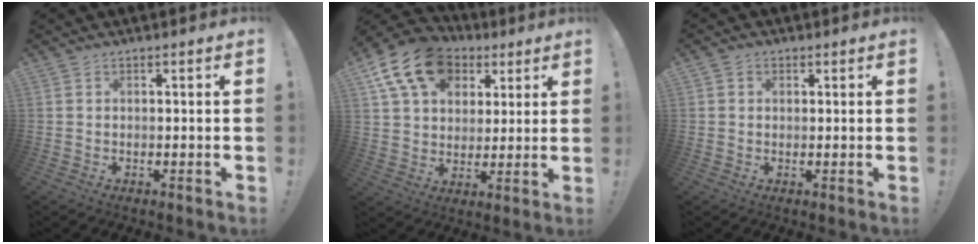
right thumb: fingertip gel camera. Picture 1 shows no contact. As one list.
[{"total": 17.2, "force": [7.8, 12.3, 9.2], "torque": [-0.143, -0.032, 0.146]}, {"total": 1.5, "force": [0.6, 1.4, 0.4], "torque": [0.002, -0.003, 0.010]}]